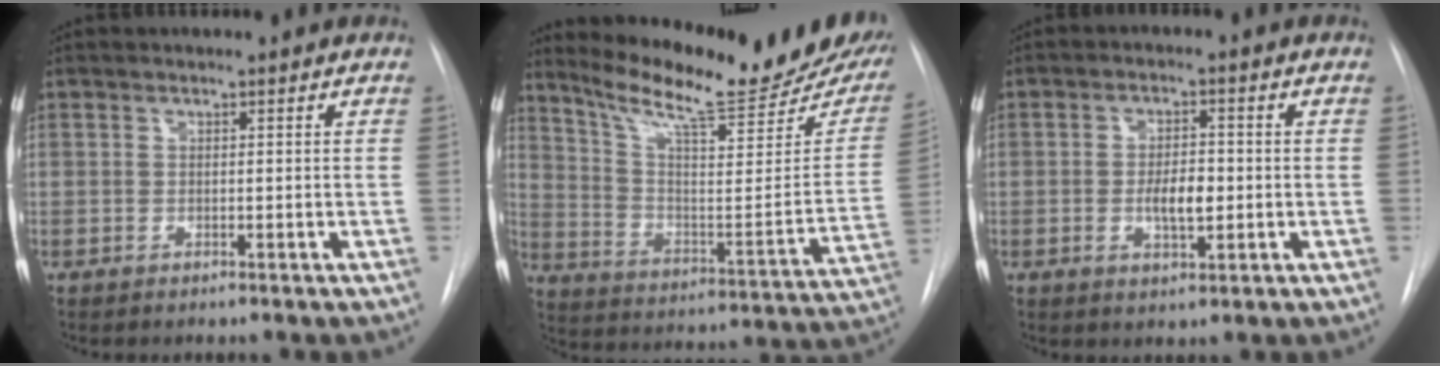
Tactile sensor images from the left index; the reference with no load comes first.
{"total": 23.9, "force": [19.8, 3.0, 12.9], "torque": [-0.205, -0.065, 0.282]}
{"total": 4.8, "force": [-0.7, 1.8, 4.4], "torque": [-0.074, -0.001, -0.008]}